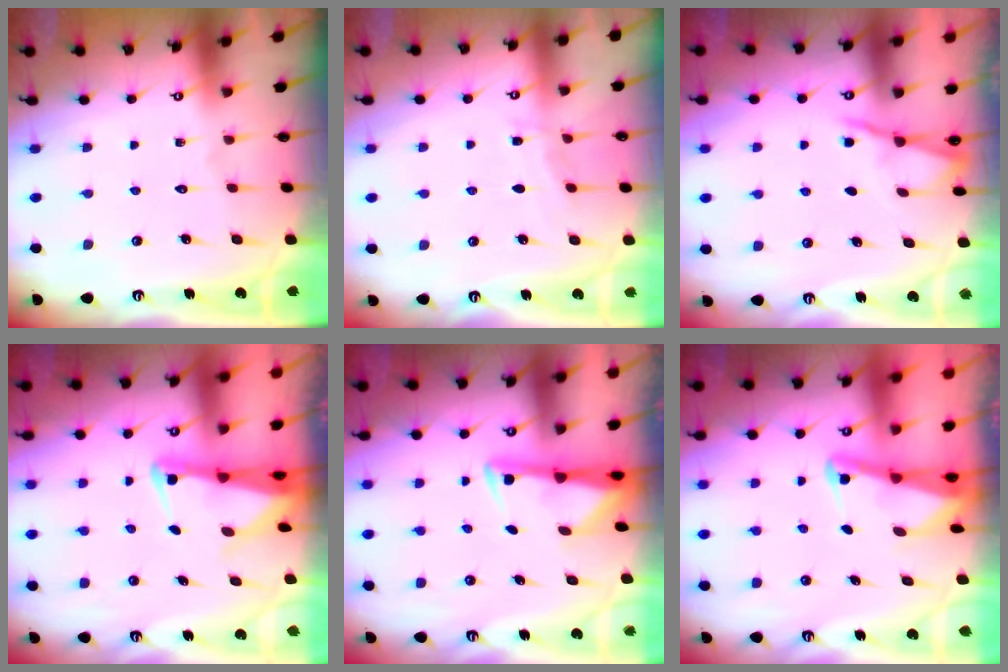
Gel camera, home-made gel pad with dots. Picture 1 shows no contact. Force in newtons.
{"total": 4.6, "press": 4.5, "slide": 0.5}
{"total": 3.7, "press": 3.6, "slide": 0.4}
{"total": 3.6, "press": 3.5, "slide": 0.6}
{"total": 2.8, "press": 2.7, "slide": 0.6}
{"total": 2.5, "press": 2.5, "slide": 0.6}